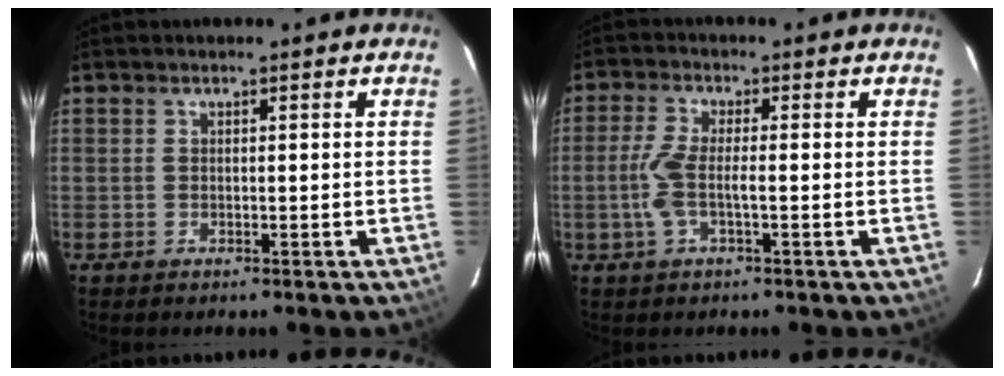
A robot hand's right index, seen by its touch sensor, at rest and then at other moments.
{"total": 5.8, "force": [-1.3, 1.2, 5.6], "torque": [-0.123, -0.001, -0.024]}